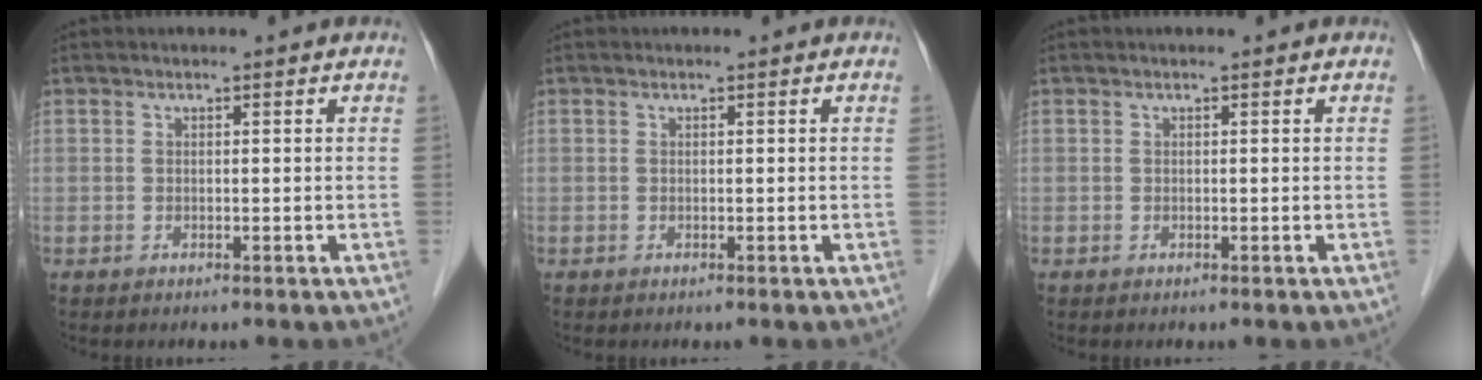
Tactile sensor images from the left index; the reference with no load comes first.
{"total": 0.0}
{"total": 0.0}